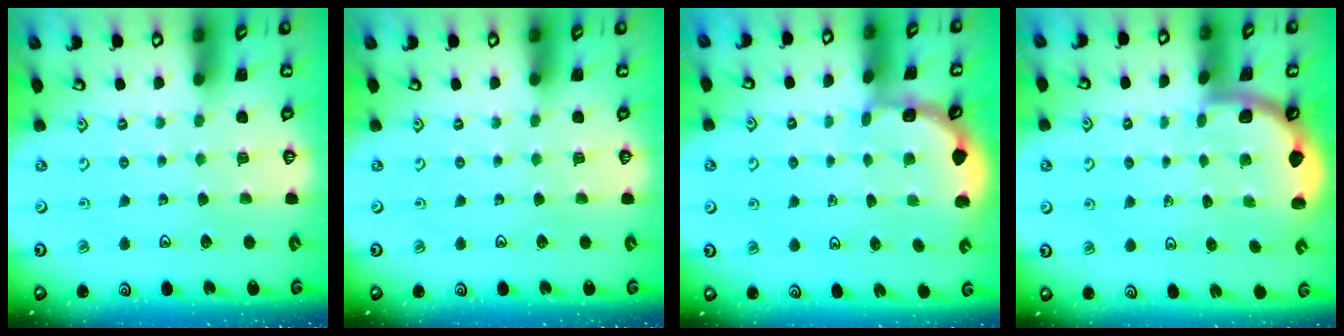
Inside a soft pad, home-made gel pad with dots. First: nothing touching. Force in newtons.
{"total": 0.0}
{"total": 1.9, "press": 1.9, "slide": 0.1}
{"total": 1.6, "press": 1.6, "slide": 0.1}